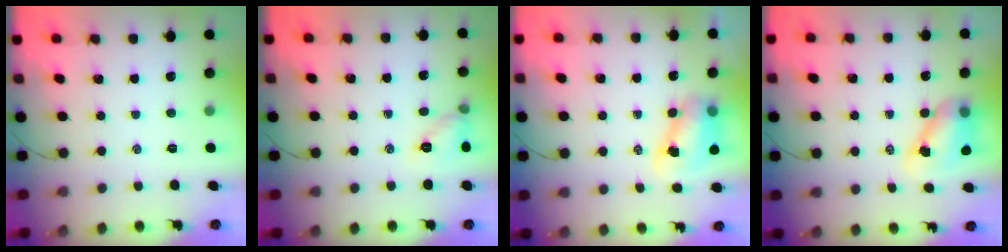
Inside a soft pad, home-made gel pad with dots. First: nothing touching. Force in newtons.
{"total": 7.2, "press": 7.0, "slide": 1.6}
{"total": 7.8, "press": 7.7, "slide": 1.6}
{"total": 7.5, "press": 7.4, "slide": 1.3}